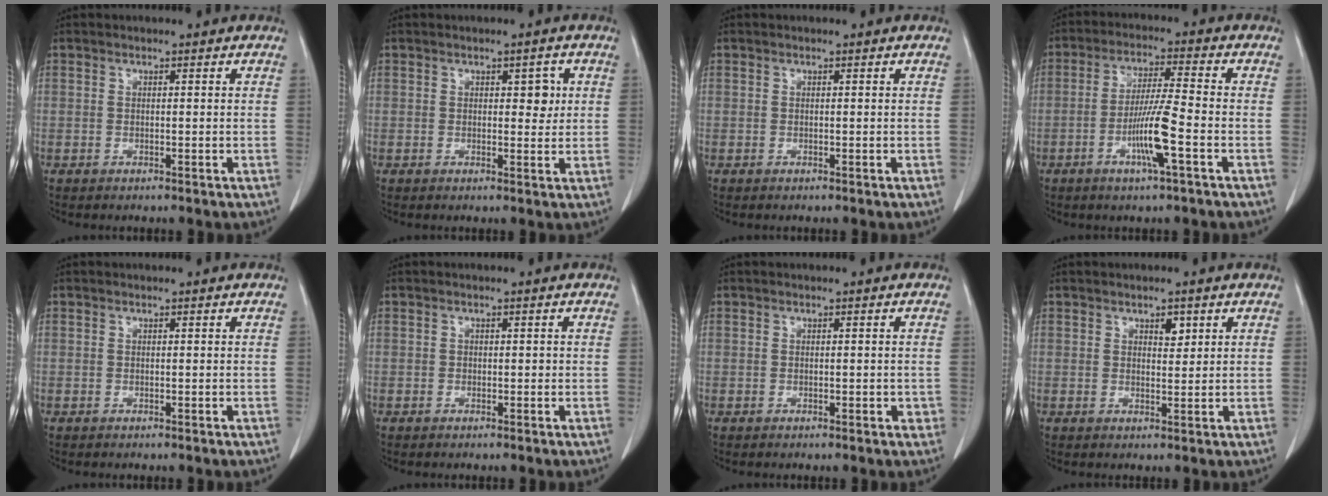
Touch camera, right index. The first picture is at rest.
{"total": 2.6, "force": [0.7, 1.5, 2.1], "torque": [-0.021, 0.002, 0.009]}
{"total": 0.0}
{"total": 8.2, "force": [-3.0, -0.3, 7.7], "torque": [-0.146, -0.006, -0.058]}
{"total": 0.0}
{"total": 1.1, "force": [-0.1, 1.0, 0.4], "torque": [-0.002, 0.004, -0.003]}
{"total": 1.5, "force": [-0.2, 0.7, 1.3], "torque": [-0.014, 0.003, -0.001]}
{"total": 2.1, "force": [1.1, 1.0, 1.4], "torque": [-0.018, -0.005, 0.018]}